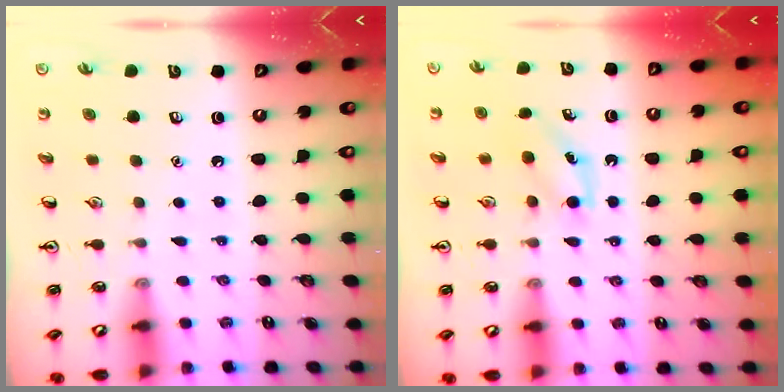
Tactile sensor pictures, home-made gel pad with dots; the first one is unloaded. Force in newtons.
{"total": 4.4, "press": 4.2, "slide": 1.4}